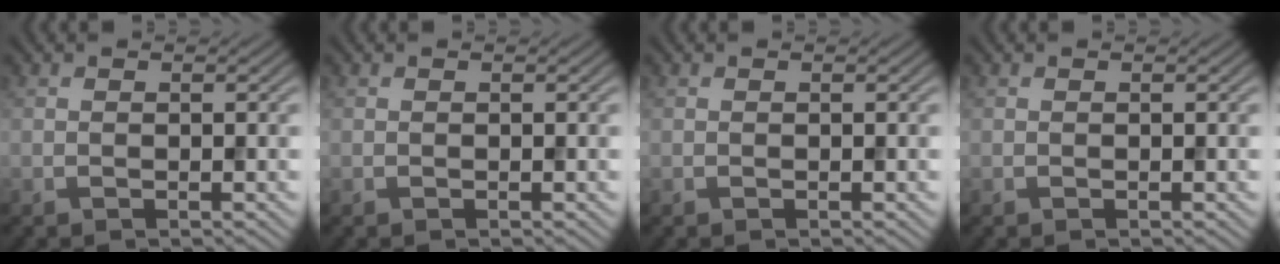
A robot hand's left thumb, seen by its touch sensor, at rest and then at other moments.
{"total": 0.0}
{"total": 0.0}
{"total": 0.0}